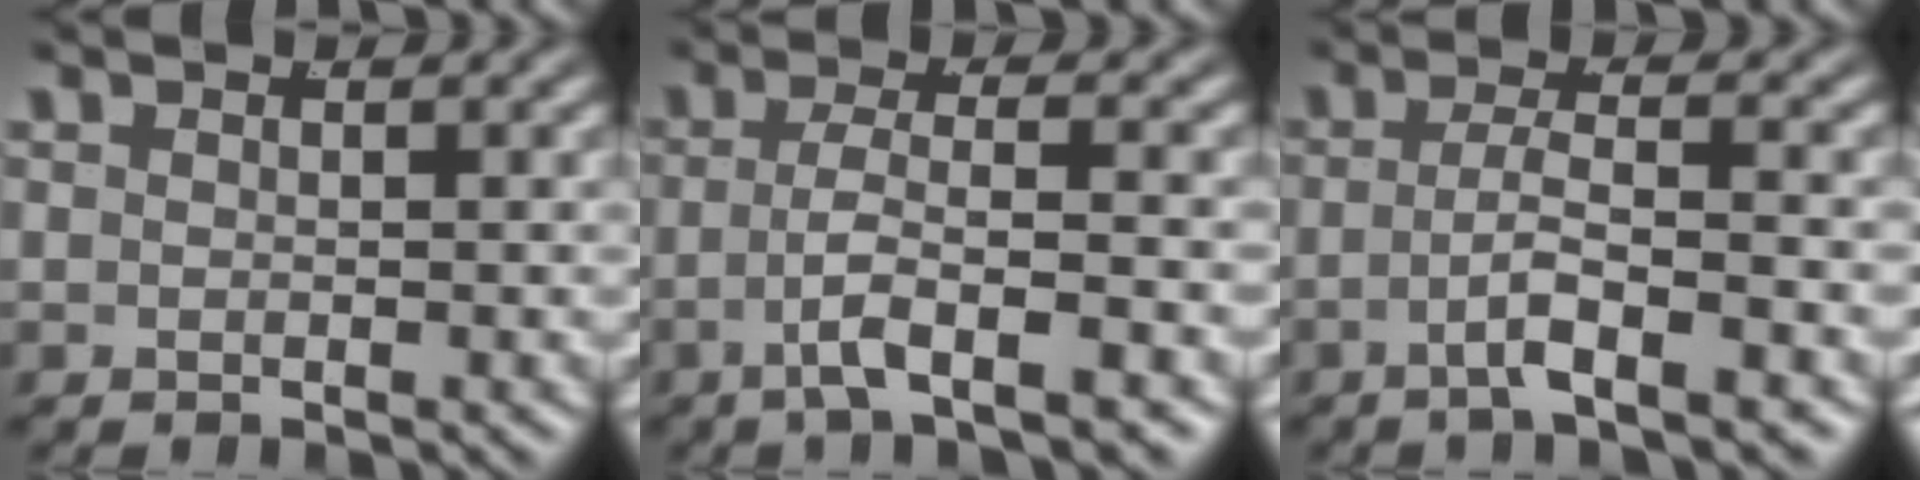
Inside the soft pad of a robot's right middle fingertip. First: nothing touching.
{"total": 4.5, "force": [-2.3, 0.6, 3.8], "torque": [-0.081, -0.017, -0.028]}
{"total": 3.7, "force": [-2.1, 0.1, 3.0], "torque": [-0.056, -0.010, -0.031]}